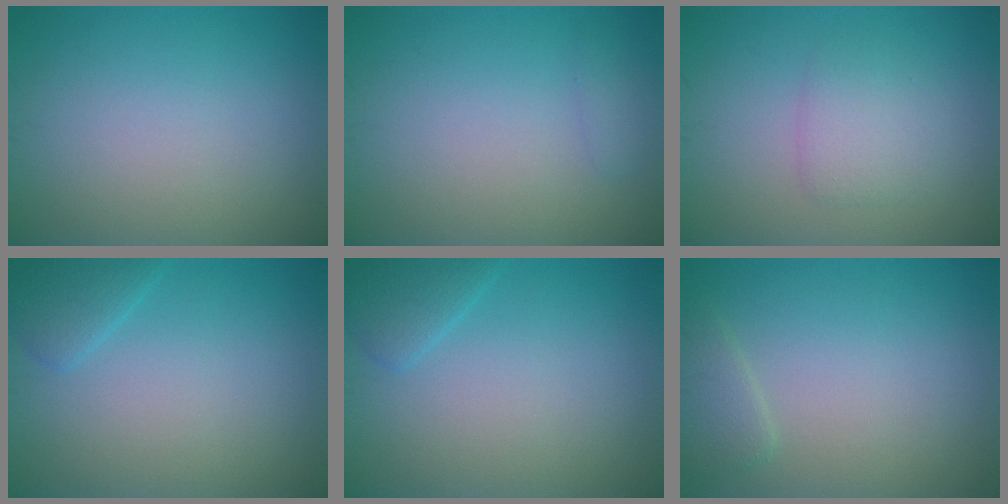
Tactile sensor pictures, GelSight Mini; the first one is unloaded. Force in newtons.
{"total": 0.8, "press": 0.8, "slide": 0.0}
{"total": 2.5, "press": 2.5, "slide": 0.3}
{"total": 1.9, "press": 1.9, "slide": 0.1}
{"total": 1.9, "press": 1.9, "slide": 0.1}
{"total": 1.6, "press": 1.6, "slide": 0.2}